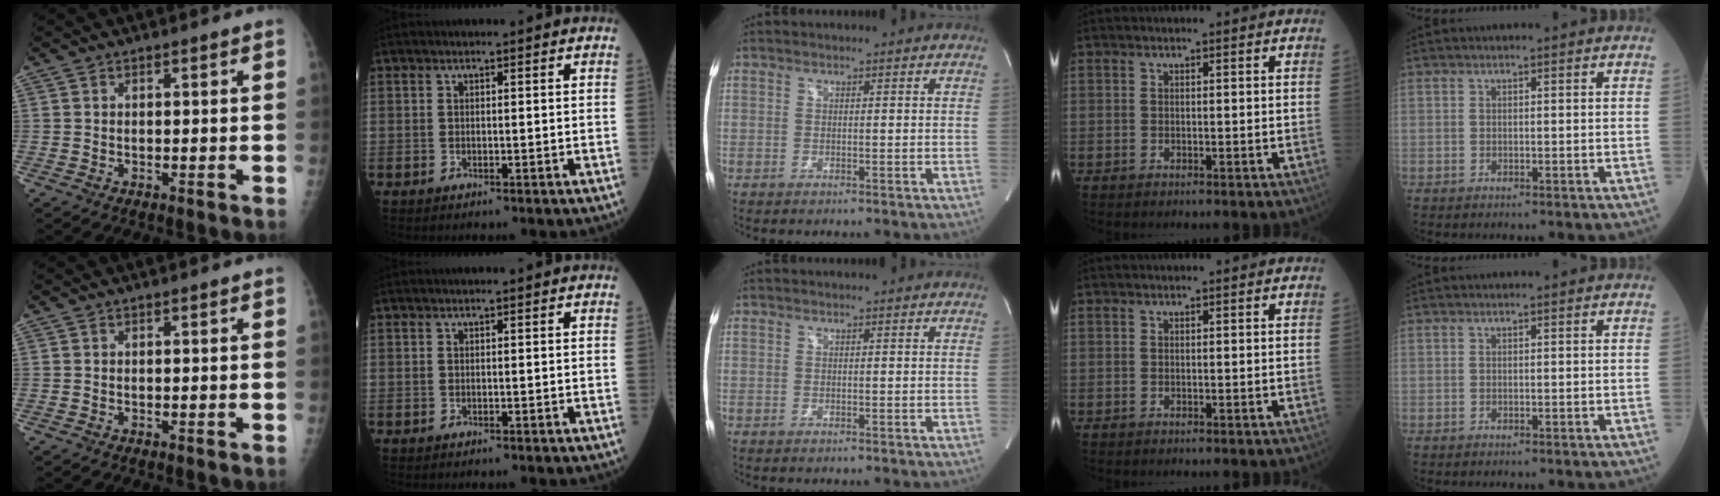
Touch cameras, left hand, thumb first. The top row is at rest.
{}